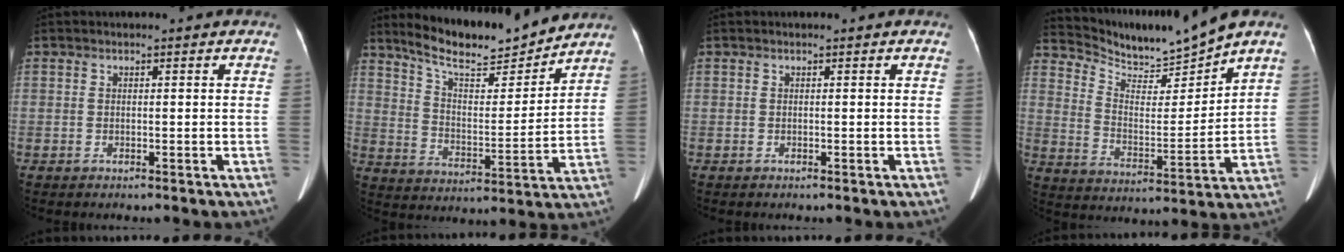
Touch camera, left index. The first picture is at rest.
{"total": 14.2, "force": [13.0, 1.6, 5.4], "torque": [-0.093, -0.008, 0.217]}
{"total": 0.0}
{"total": 9.8, "force": [9.6, -1.0, 1.5], "torque": [-0.047, -0.011, 0.190]}